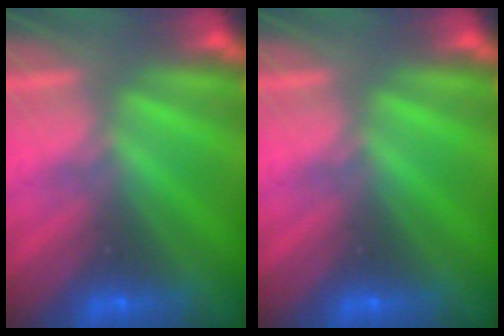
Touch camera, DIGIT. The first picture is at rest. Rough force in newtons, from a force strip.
{"total": 0.0}